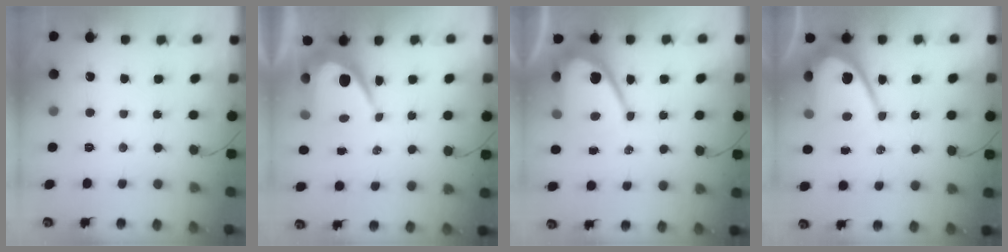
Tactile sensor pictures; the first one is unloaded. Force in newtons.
{"total": 8.6, "press": 8.6, "slide": 0.8}
{"total": 12.2, "press": 12.2, "slide": 1.1}
{"total": 11.3, "press": 11.3, "slide": 0.9}